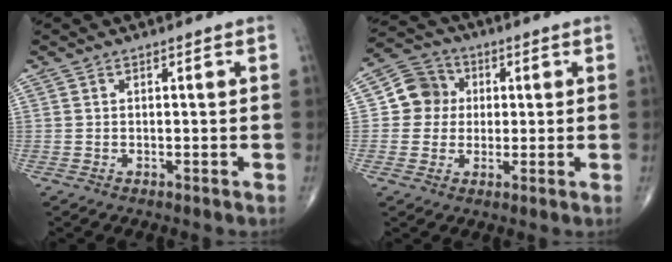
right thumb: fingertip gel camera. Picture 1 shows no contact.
{"total": 7.6, "force": [0.7, 7.2, 2.2], "torque": [-0.003, 0.012, 0.002]}